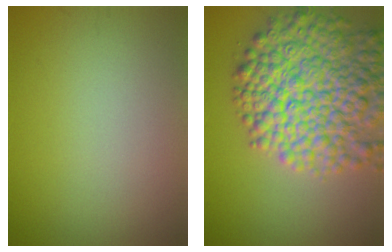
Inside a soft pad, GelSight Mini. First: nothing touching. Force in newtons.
{"total": 11.4, "press": 11.4, "slide": 0.6}